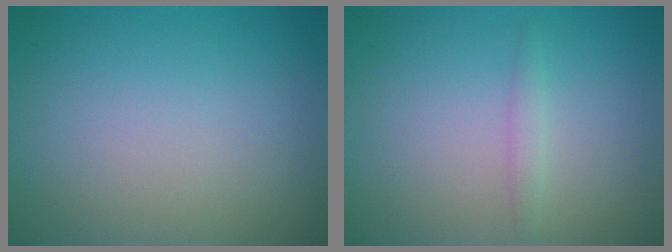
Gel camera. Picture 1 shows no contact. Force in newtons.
{"total": 0.9, "press": 0.9, "slide": 0.1}